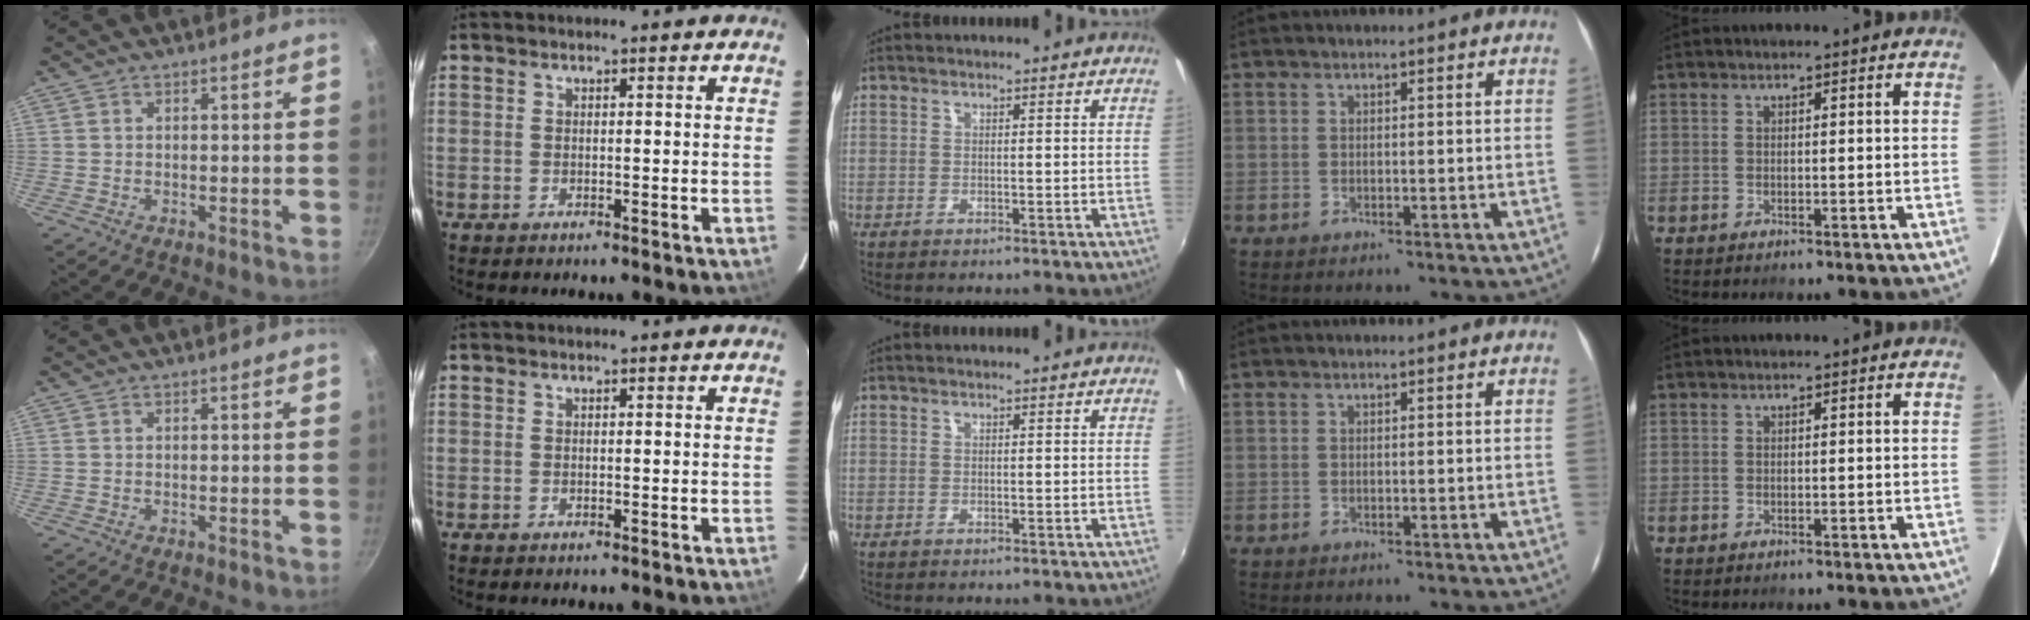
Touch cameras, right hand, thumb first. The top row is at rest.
{}